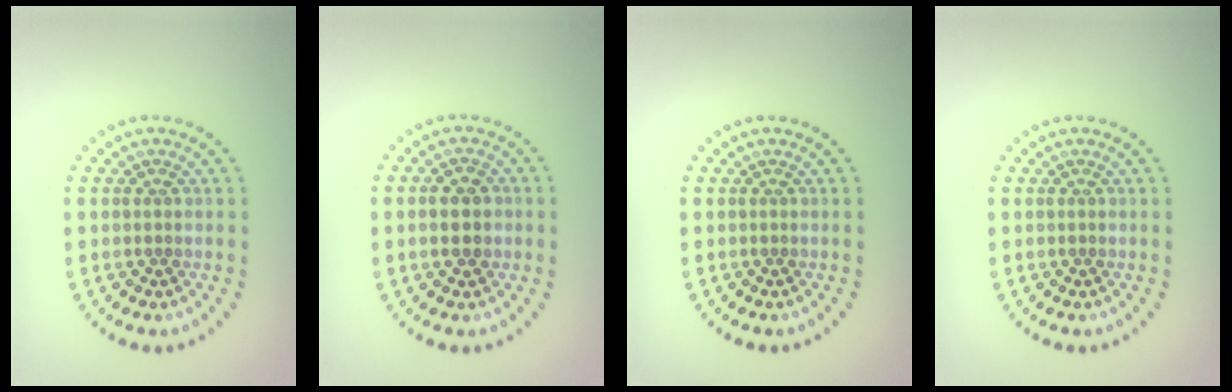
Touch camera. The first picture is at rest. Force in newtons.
{"total": 2.4, "press": 2.4, "slide": 0.2}
{"total": 0.0}
{"total": 0.0}